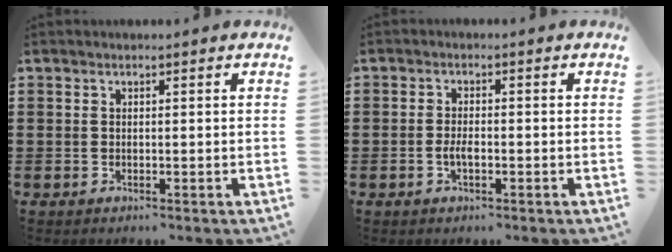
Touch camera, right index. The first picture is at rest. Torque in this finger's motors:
{"motor_torque": [1.02, 1.12, 0.25, 0.07]}